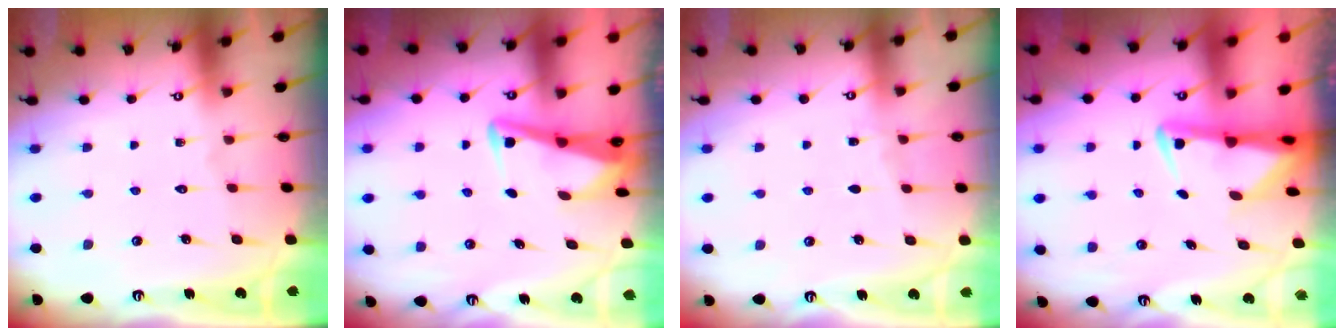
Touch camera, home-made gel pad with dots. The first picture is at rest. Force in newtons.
{"total": 3.8, "press": 3.7, "slide": 0.4}
{"total": 2.4, "press": 2.4, "slide": 0.4}
{"total": 3.3, "press": 3.2, "slide": 0.7}